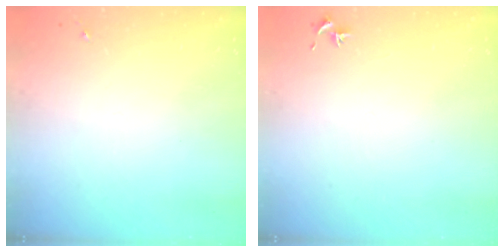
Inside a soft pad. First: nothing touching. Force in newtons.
{"total": 0.8, "press": 0.7, "slide": 0.3}